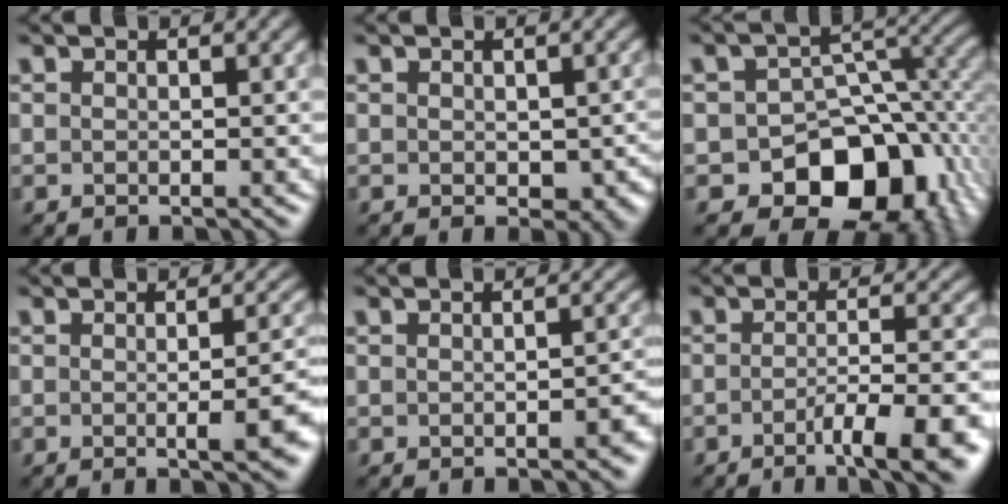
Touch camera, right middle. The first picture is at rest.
{"total": 3.7, "force": [-0.5, 2.3, 2.9], "torque": [-0.035, -0.006, 0.001]}
{"total": 10.5, "force": [-4.3, 7.0, 6.5], "torque": [-0.083, -0.008, -0.061]}
{"total": 6.1, "force": [-1.1, 1.9, 5.6], "torque": [-0.049, -0.004, -0.010]}
{"total": 2.4, "force": [-0.6, 0.6, 2.2], "torque": [-0.022, 0.001, -0.005]}
{"total": 7.3, "force": [-3.5, 1.7, 6.2], "torque": [-0.078, -0.003, -0.050]}